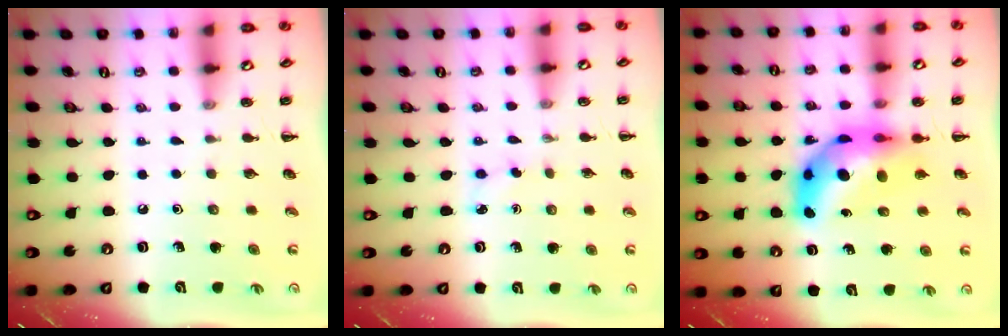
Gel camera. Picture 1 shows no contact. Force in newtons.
{"total": 2.8, "press": 2.7, "slide": 0.8}
{"total": 11.8, "press": 11.2, "slide": 3.8}